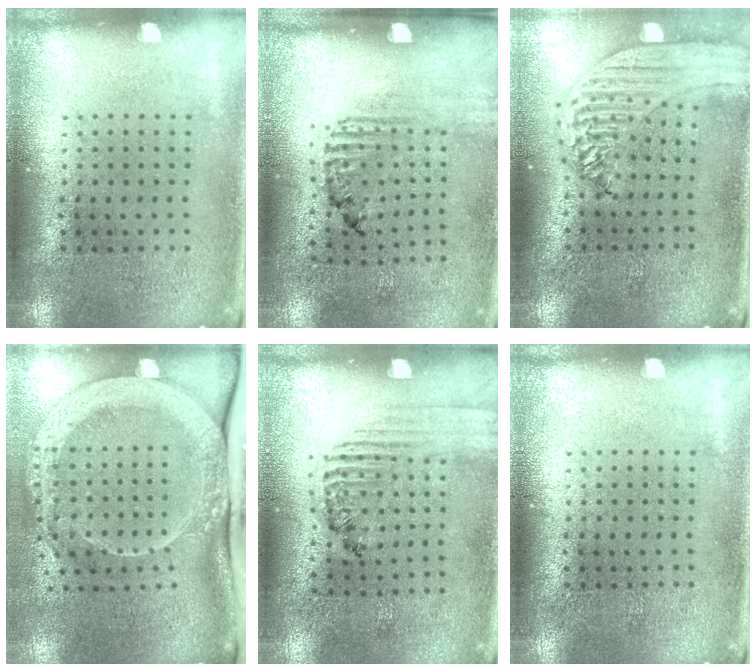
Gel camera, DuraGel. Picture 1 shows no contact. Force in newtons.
{"total": 1.8, "press": 1.0, "slide": 1.5}
{"total": 1.8, "press": 1.7, "slide": 0.6}
{"total": 3.3, "press": 2.3, "slide": 2.3}
{"total": 1.6, "press": 1.2, "slide": 1.0}
{"total": 0.0}